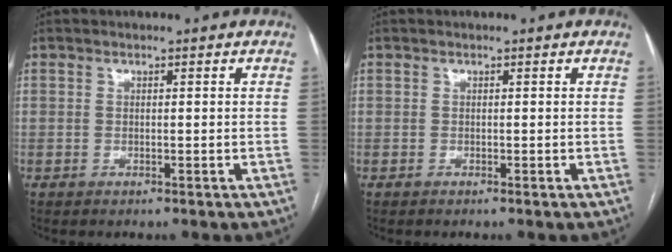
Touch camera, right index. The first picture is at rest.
{"total": 0.0}